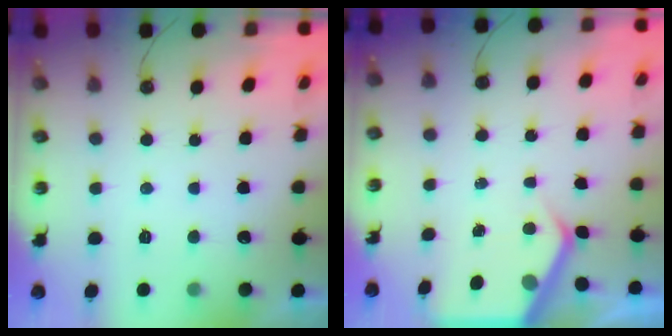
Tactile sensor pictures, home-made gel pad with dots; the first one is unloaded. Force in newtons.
{"total": 4.5, "press": 4.4, "slide": 0.6}